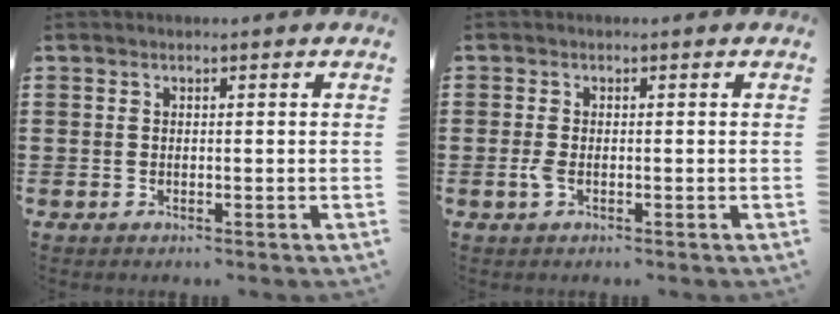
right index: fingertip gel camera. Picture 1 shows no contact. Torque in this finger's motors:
{"motor_torque": [0.54, 0.50, 0.11, 0.04]}